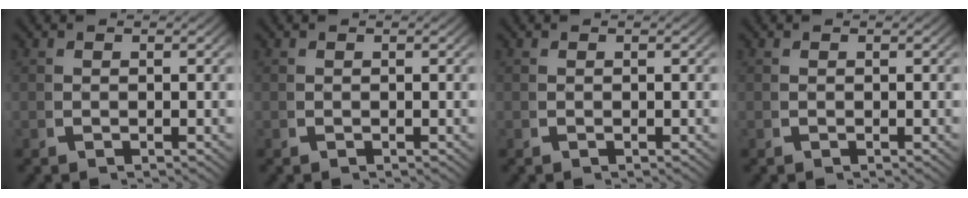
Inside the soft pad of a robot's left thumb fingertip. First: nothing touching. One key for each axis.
{"total": 0.0}
{"total": 0.0}
{"total": 0.0}